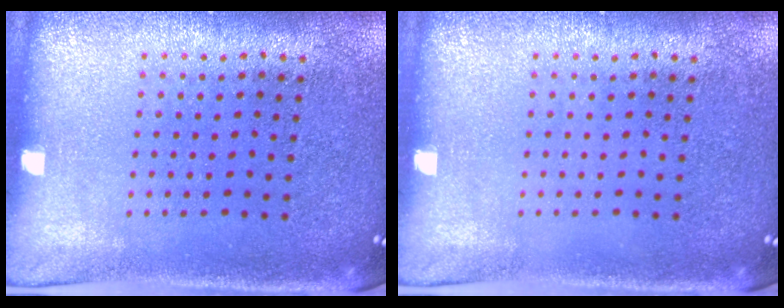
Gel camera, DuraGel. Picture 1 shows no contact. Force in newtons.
{"total": 0.0}